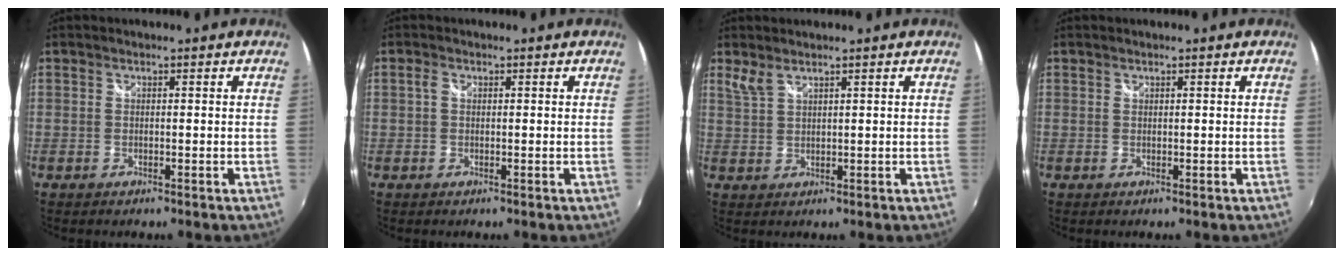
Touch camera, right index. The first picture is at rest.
{"total": 0.9, "force": [0.1, 0.7, 0.6], "torque": [-0.013, 0.003, -0.002]}
{"total": 2.3, "force": [1.8, 0.5, 1.3], "torque": [-0.028, 0.000, 0.038]}
{"total": 0.0}